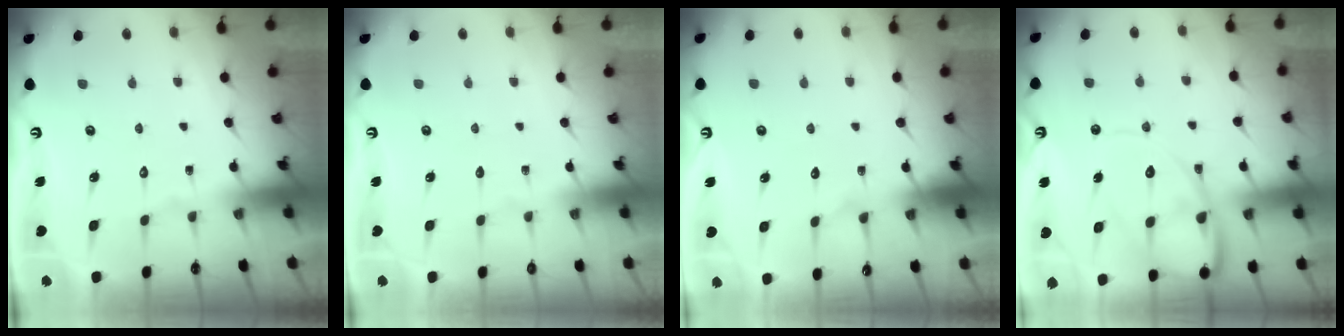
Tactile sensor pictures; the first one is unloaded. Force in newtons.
{"total": 0.0}
{"total": 4.7, "press": 4.7, "slide": 0.5}
{"total": 13.2, "press": 13.1, "slide": 1.2}